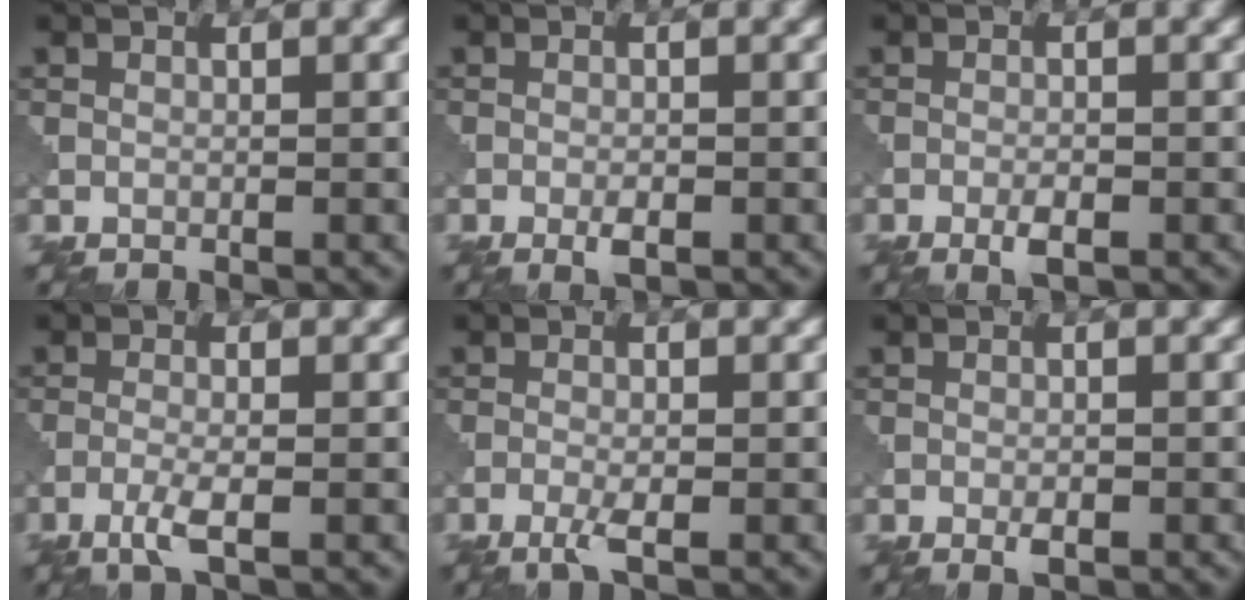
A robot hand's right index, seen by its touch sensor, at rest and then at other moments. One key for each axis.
{"total": 1.6, "fx": -0.8, "fy": 0.5, "fz": 1.3, "tx": -0.024, "ty": 0.000, "tz": -0.015}
{"total": 1.9, "fx": -1.0, "fy": 0.5, "fz": 1.6, "tx": -0.030, "ty": 0.000, "tz": -0.020}
{"total": 2.5, "fx": -1.2, "fy": 0.5, "fz": 2.2, "tx": -0.047, "ty": 0.000, "tz": -0.031}
{"total": 2.0, "fx": -1.0, "fy": 0.3, "fz": 1.7, "tx": -0.037, "ty": -0.001, "tz": -0.024}
{"total": 1.2, "fx": -0.6, "fy": 0.4, "fz": 1.0, "tx": -0.018, "ty": -0.001, "tz": -0.012}